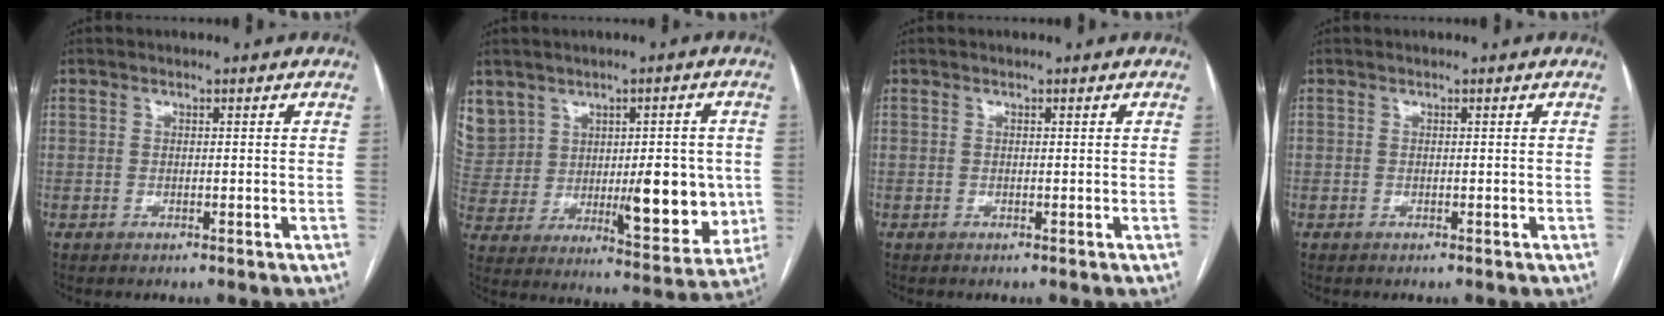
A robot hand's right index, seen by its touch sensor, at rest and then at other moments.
{"total": 18.5, "force": [3.9, 12.2, 13.4], "torque": [-0.244, 0.025, 0.106]}
{"total": 0.0}
{"total": 0.0}